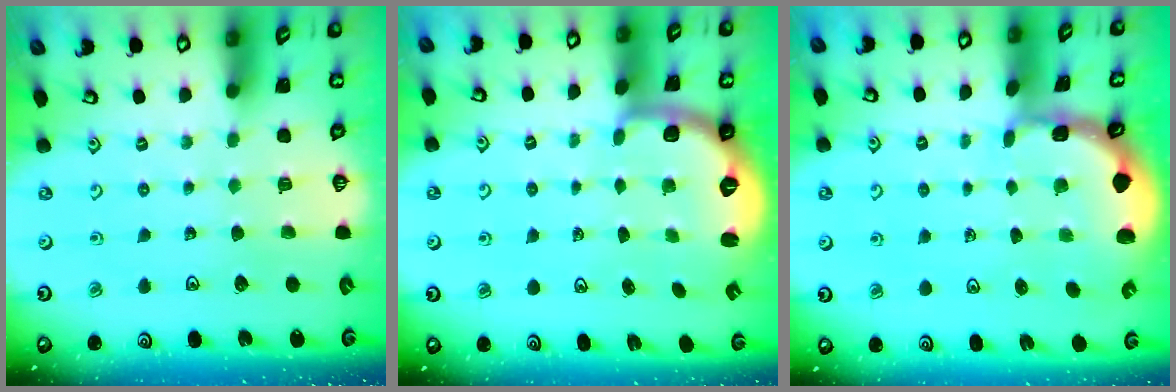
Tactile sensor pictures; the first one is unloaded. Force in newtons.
{"total": 2.7, "press": 1.6, "slide": 2.1}
{"total": 1.0, "press": 1.0, "slide": 0.2}